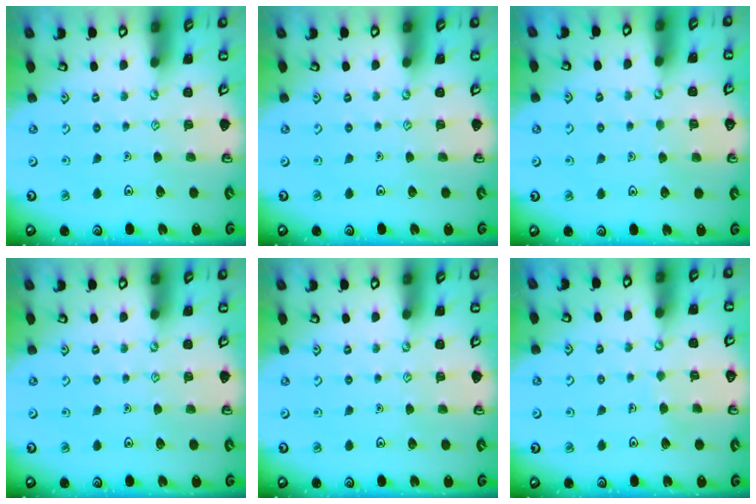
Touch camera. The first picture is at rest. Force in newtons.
{"total": 0.0}
{"total": 3.4, "press": 3.4, "slide": 0.3}
{"total": 0.0}
{"total": 0.0}
{"total": 2.2, "press": 2.2, "slide": 0.1}